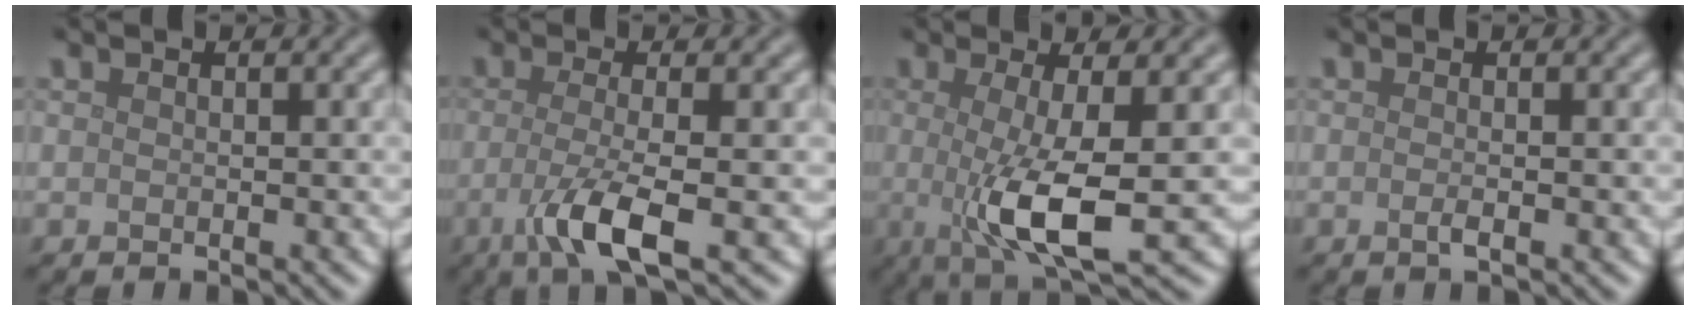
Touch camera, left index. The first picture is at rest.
{"total": 4.9, "force": [-1.5, 1.1, 4.5], "torque": [-0.086, -0.008, -0.036]}
{"total": 6.9, "force": [-0.6, 1.6, 6.7], "torque": [-0.113, -0.008, -0.013]}
{"total": 0.8, "force": [-0.3, 0.1, 0.7], "torque": [-0.015, -0.004, -0.006]}